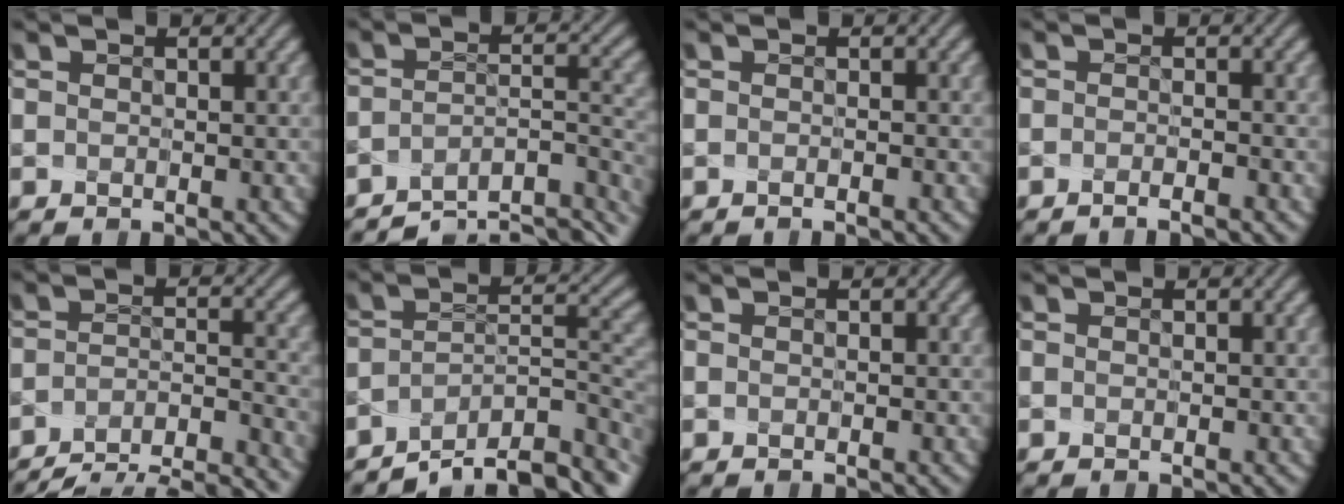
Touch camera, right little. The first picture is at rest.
{"total": 7.8, "force": [-5.3, 3.0, 4.8], "torque": [-0.072, -0.007, -0.073]}
{"total": 0.5, "force": [-0.4, -0.2, 0.2], "torque": [-0.004, -0.002, -0.007]}
{"total": 1.2, "force": [-0.9, -0.3, 0.7], "torque": [-0.010, -0.003, -0.014]}
{"total": 9.9, "force": [-8.5, 3.5, 3.9], "torque": [-0.057, 0.007, -0.102]}
{"total": 9.8, "force": [-6.2, 4.1, 6.4], "torque": [-0.097, 0.003, -0.092]}
{"total": 0.0}
{"total": 0.0}